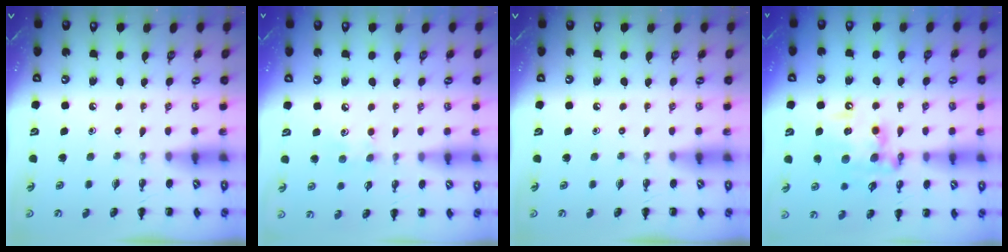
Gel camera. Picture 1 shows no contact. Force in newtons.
{"total": 5.5, "press": 5.3, "slide": 1.3}
{"total": 0.0}
{"total": 13.7, "press": 13.4, "slide": 3.0}